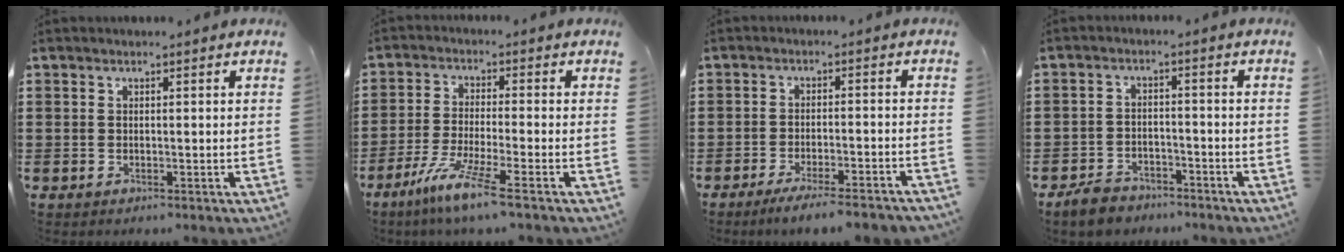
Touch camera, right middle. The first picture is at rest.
{"total": 7.0, "force": [-4.9, -0.2, 5.0], "torque": [-0.106, -0.019, -0.093]}
{"total": 4.0, "force": [-3.5, -0.2, 1.9], "torque": [-0.029, -0.007, -0.063]}
{"total": 3.6, "force": [-3.4, 1.2, 0.6], "torque": [-0.023, 0.006, -0.071]}